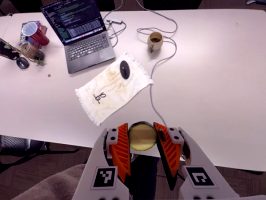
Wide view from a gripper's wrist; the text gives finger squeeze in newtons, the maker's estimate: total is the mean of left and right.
{"total": 10.7, "left": 10.6, "right": 10.8}